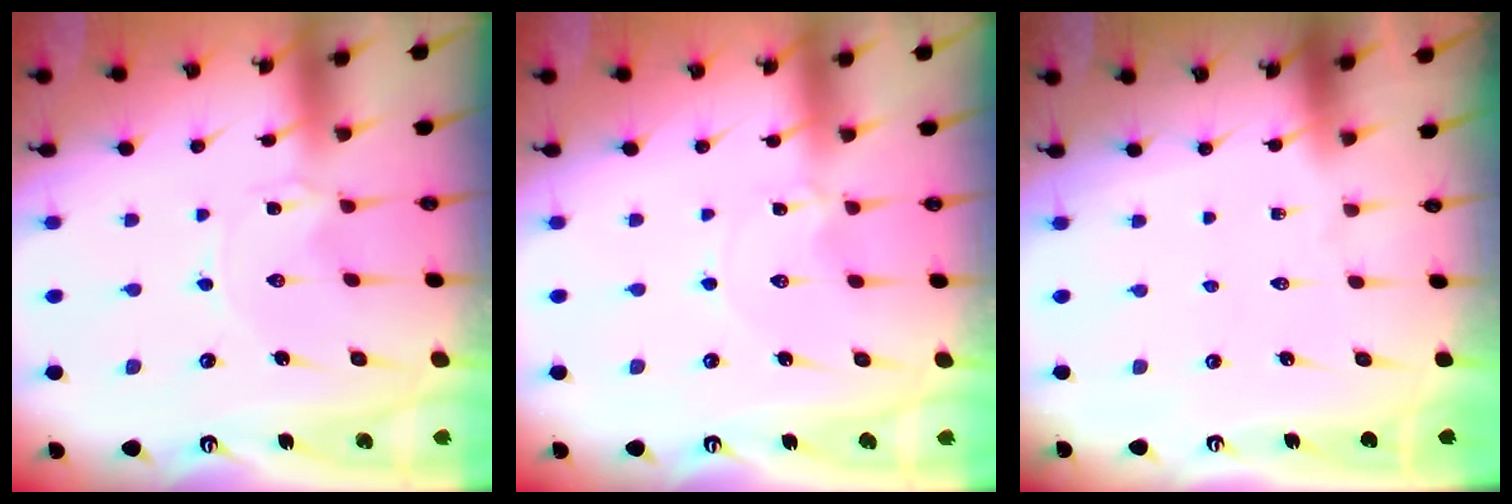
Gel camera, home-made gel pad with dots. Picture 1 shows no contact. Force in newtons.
{"total": 0.6, "press": 0.5, "slide": 0.1}
{"total": 0.0}